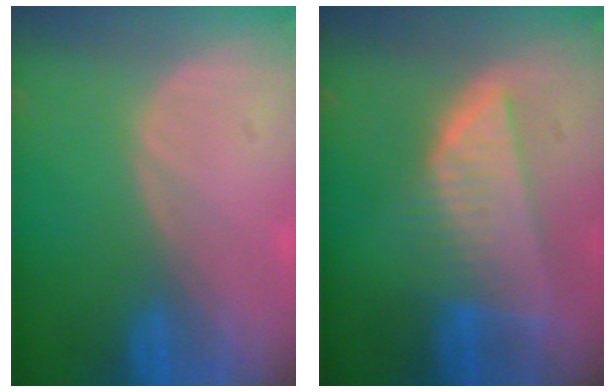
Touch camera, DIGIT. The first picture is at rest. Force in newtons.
{"total": 8.3, "press": 7.3, "slide": 4.0}